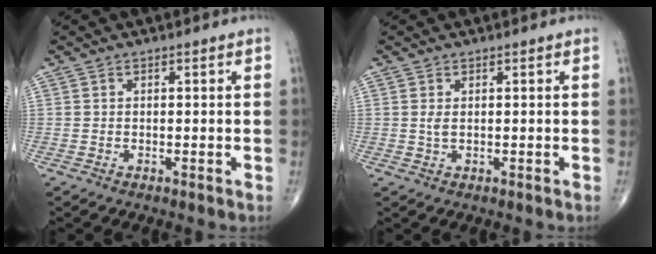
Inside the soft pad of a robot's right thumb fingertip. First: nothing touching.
{"total": 1.2, "force": [0.3, 0.5, 1.1], "torque": [-0.025, 0.001, 0.011]}